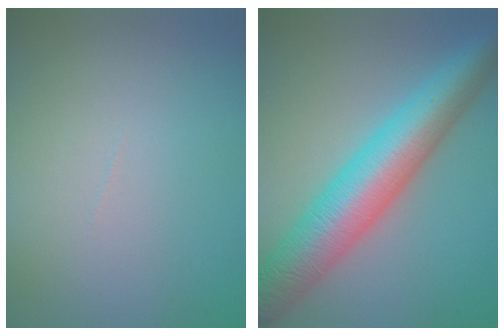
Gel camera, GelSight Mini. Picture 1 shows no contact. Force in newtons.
{"total": 9.5, "press": 9.5, "slide": 0.2}